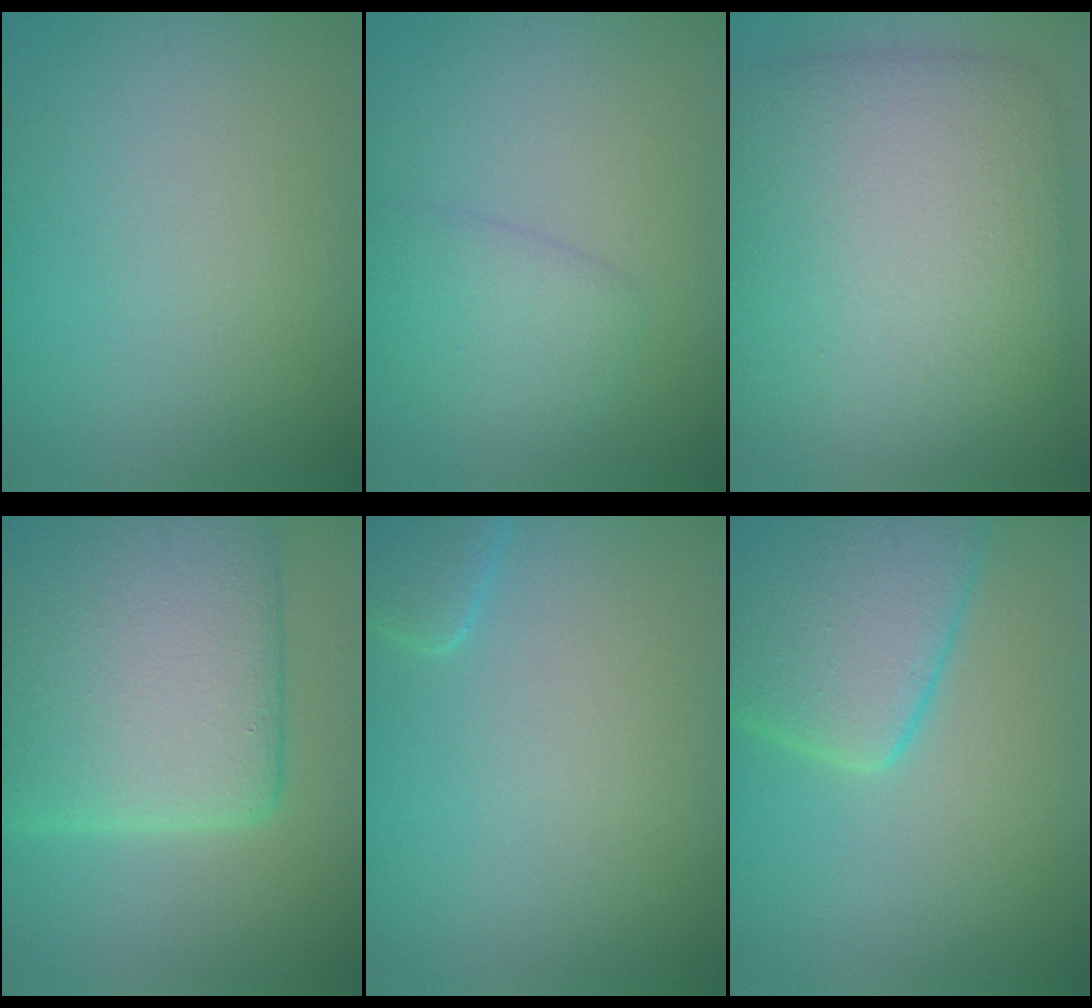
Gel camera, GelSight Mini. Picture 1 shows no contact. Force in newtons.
{"total": 2.6, "press": 2.6, "slide": 0.1}
{"total": 14.0, "press": 14.0, "slide": 0.4}
{"total": 14.6, "press": 14.6, "slide": 0.8}
{"total": 2.1, "press": 2.1, "slide": 0.2}
{"total": 8.6, "press": 8.6, "slide": 0.5}